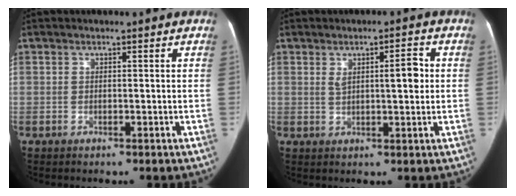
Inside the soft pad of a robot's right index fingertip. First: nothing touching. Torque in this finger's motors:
{"motor_torque": [0.26, 0.21, 0.07, 0.04]}